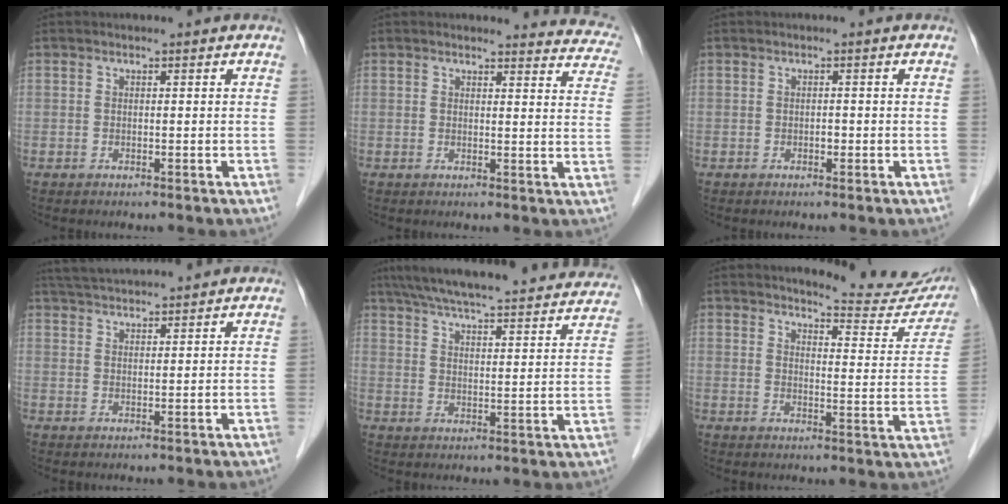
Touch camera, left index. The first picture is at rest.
{"total": 11.4, "force": [11.2, 1.9, 1.1], "torque": [0.029, -0.065, 0.081]}
{"total": 0.6, "force": [-0.3, 0.3, 0.3], "torque": [-0.007, 0.001, -0.007]}
{"total": 7.5, "force": [7.1, -0.1, 2.4], "torque": [-0.047, 0.036, 0.118]}
{"total": 31.4, "force": [28.3, 4.1, 12.8], "torque": [-0.210, -0.021, 0.357]}
{"total": 13.6, "force": [13.1, 1.4, 3.1], "torque": [-0.029, -0.064, 0.139]}